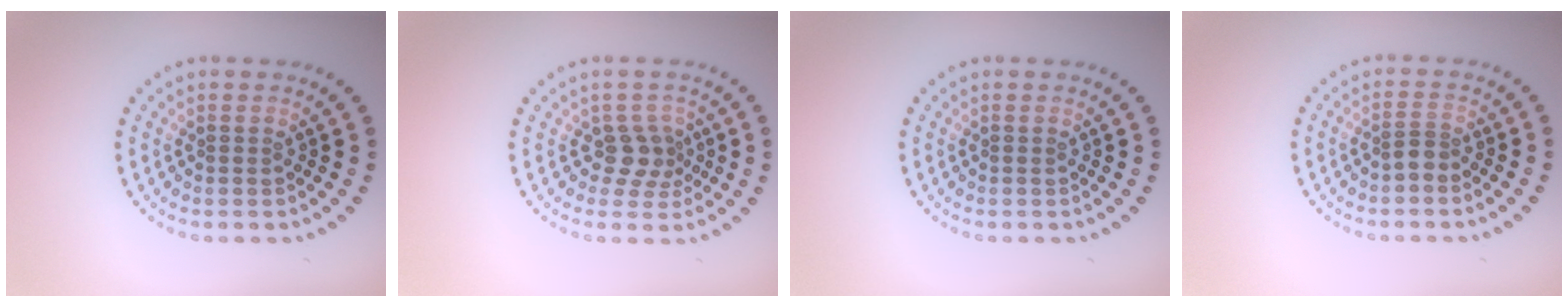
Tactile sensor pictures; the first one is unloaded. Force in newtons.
{"total": 2.4, "press": 1.9, "slide": 1.6}
{"total": 0.0}
{"total": 1.2, "press": 0.8, "slide": 0.9}